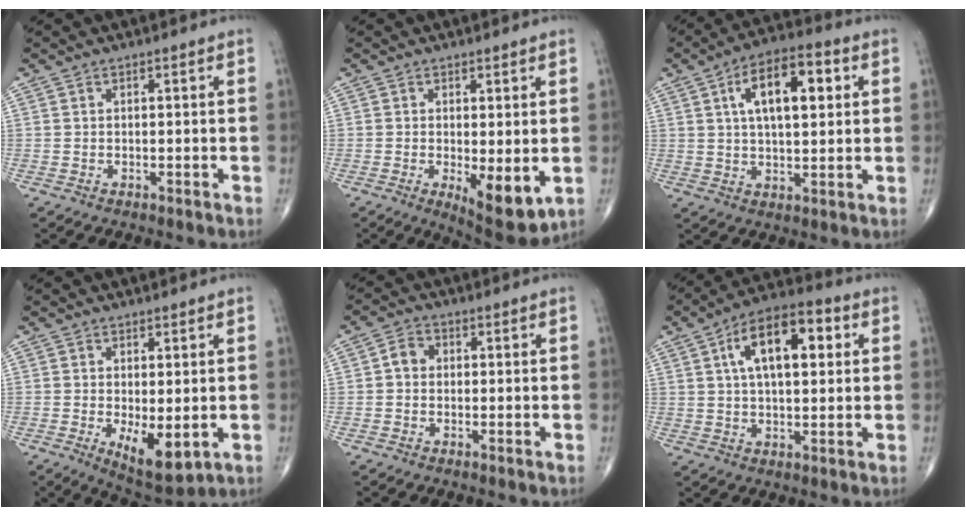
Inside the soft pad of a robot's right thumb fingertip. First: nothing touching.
{"total": 8.3, "force": [-1.5, 3.0, 7.6], "torque": [-0.106, -0.024, -0.015]}
{"total": 12.9, "force": [3.7, 5.9, 10.9], "torque": [-0.163, 0.009, 0.055]}
{"total": 7.9, "force": [-1.5, 3.3, 7.0], "torque": [-0.102, -0.023, -0.012]}
{"total": 3.3, "force": [0.1, 2.8, 1.8], "torque": [-0.021, 0.011, -0.004]}
{"total": 14.2, "force": [3.9, 6.9, 11.7], "torque": [-0.176, 0.016, 0.057]}